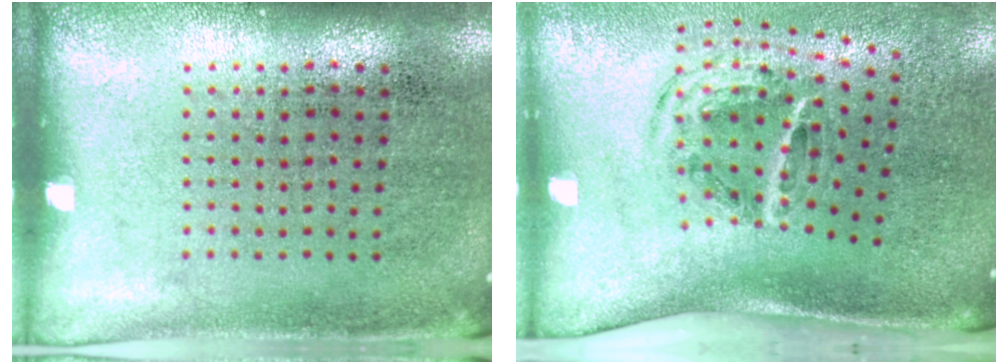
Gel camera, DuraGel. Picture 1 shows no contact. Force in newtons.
{"total": 2.0, "press": 1.2, "slide": 1.6}